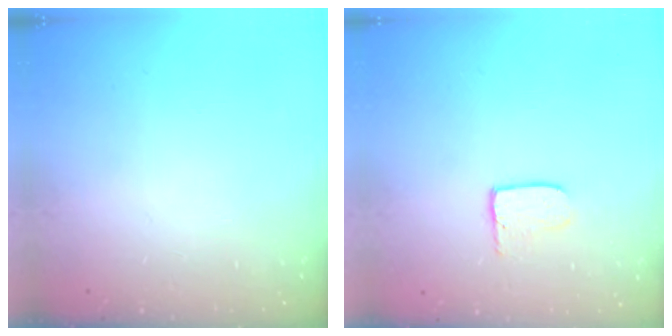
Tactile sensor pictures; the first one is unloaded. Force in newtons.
{"total": 4.0, "press": 4.0, "slide": 0.4}